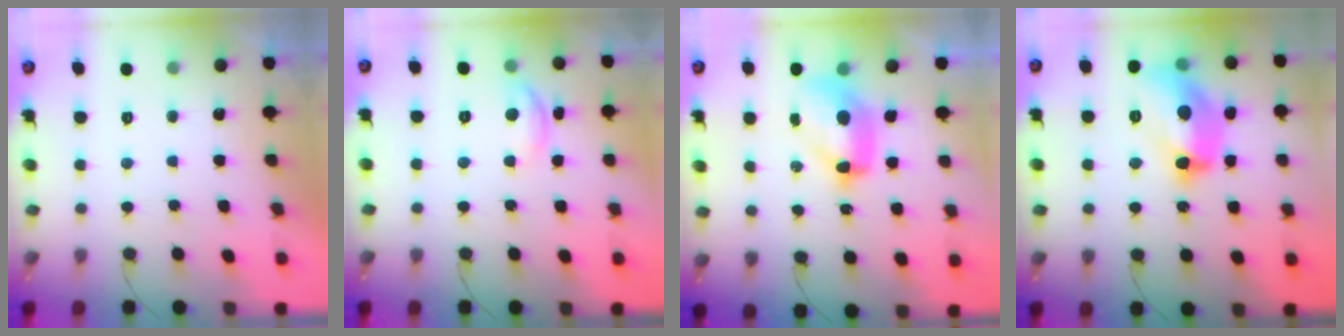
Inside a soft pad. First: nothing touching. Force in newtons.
{"total": 6.9, "press": 6.9, "slide": 0.5}
{"total": 10.6, "press": 10.6, "slide": 1.2}
{"total": 16.2, "press": 16.2, "slide": 1.4}